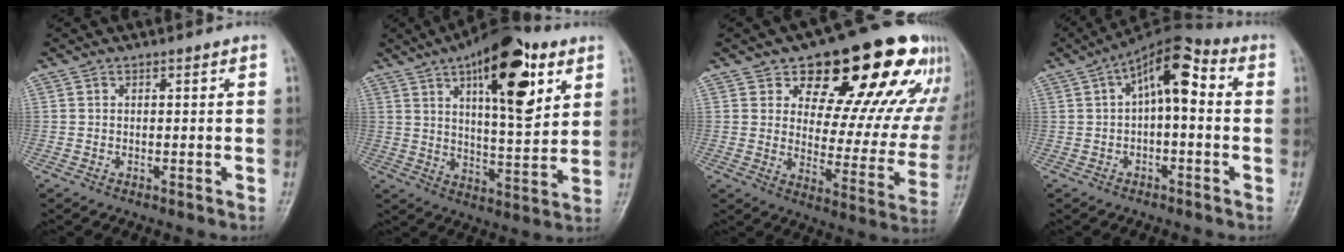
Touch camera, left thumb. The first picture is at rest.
{"total": 19.4, "force": [8.8, 7.5, 15.6], "torque": [-0.197, -0.030, 0.134]}
{"total": 24.0, "force": [14.5, 11.0, 15.6], "torque": [-0.156, -0.055, 0.199]}
{"total": 10.3, "force": [1.6, 4.7, 9.1], "torque": [-0.130, 0.039, 0.010]}